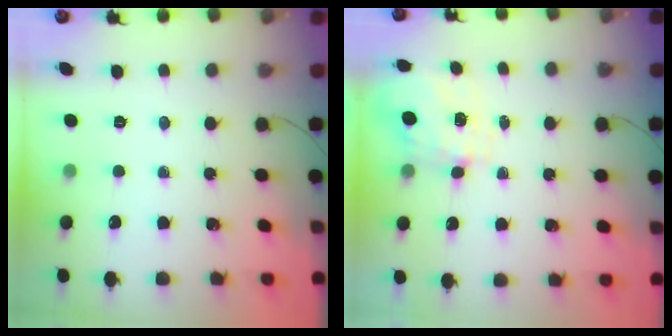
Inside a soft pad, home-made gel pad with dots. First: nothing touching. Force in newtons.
{"total": 1.5, "press": 1.4, "slide": 0.3}